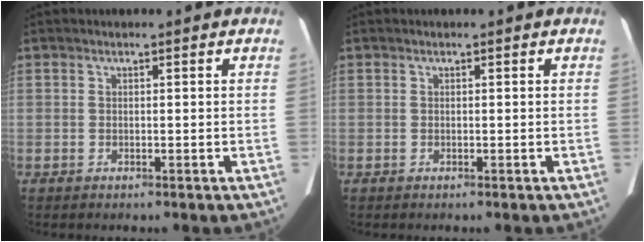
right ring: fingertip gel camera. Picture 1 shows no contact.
{"total": 0.0}